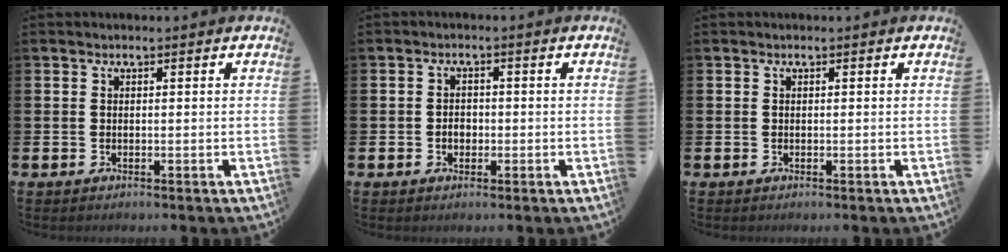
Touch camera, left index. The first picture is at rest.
{"total": 1.8, "force": [-0.4, 1.4, 1.0], "torque": [-0.004, -0.001, -0.014]}
{"total": 0.0}